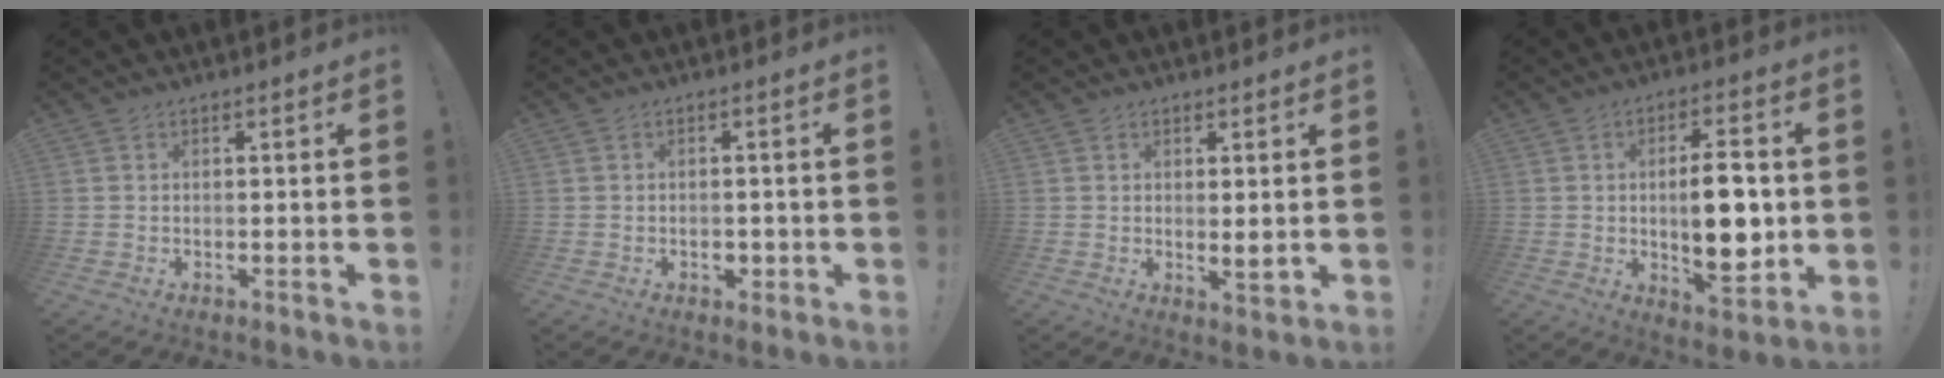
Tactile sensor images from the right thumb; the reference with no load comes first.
{"total": 2.1, "force": [-0.8, 1.5, 1.2], "torque": [-0.012, -0.001, -0.014]}
{"total": 3.2, "force": [1.1, 0.5, 2.9], "torque": [-0.030, -0.018, 0.016]}
{"total": 14.2, "force": [0.1, 5.7, 13.0], "torque": [-0.208, -0.007, -0.007]}